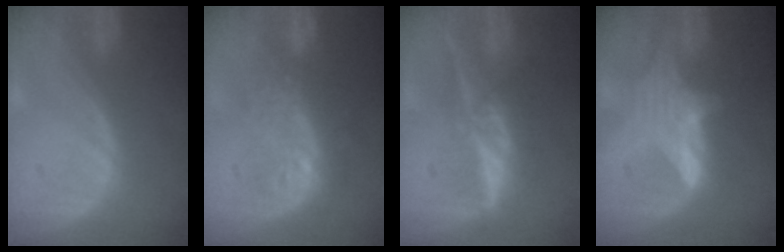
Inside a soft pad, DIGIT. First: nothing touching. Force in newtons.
{"total": 9.0, "press": 8.7, "slide": 2.4}
{"total": 5.9, "press": 5.5, "slide": 2.0}
{"total": 6.0, "press": 6.0, "slide": 0.6}